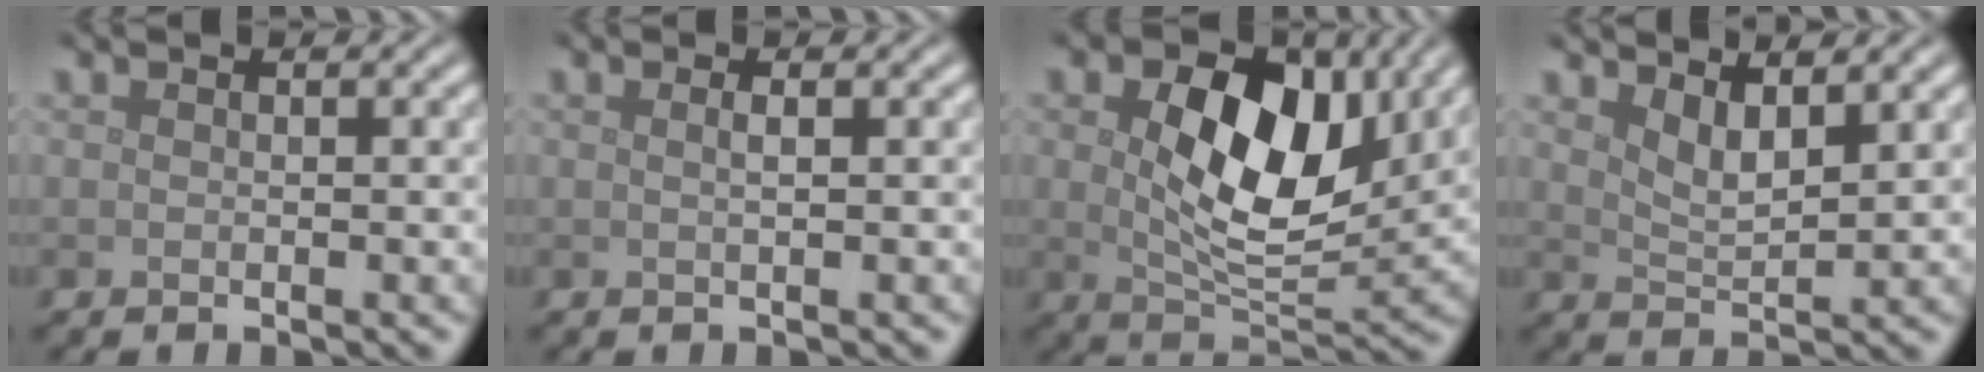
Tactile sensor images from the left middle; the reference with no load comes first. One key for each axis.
{"total": 1.1, "fx": 0.4, "fy": 0.4, "fz": 0.9, "tx": -0.006, "ty": -0.002, "tz": 0.000}
{"total": 10.4, "fx": 2.5, "fy": 6.1, "fz": 8.0, "tx": -0.145, "ty": -0.007, "tz": 0.045}
{"total": 2.6, "fx": 1.8, "fy": 0.7, "fz": 1.7, "tx": -0.033, "ty": -0.010, "tz": 0.037}